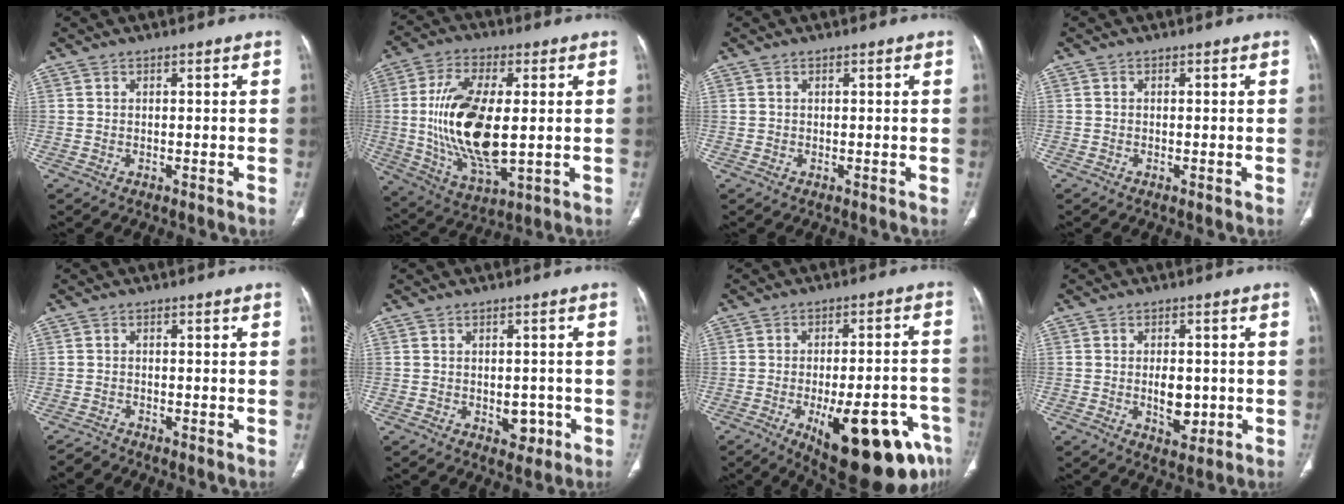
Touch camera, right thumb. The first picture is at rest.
{"total": 18.7, "force": [0.4, 8.4, 16.6], "torque": [-0.317, -0.014, 0.016]}
{"total": 0.0}
{"total": 0.5, "force": [-0.2, 0.2, 0.4], "torque": [-0.006, 0.000, -0.005]}
{"total": 1.4, "force": [-1.3, -0.1, -0.4], "torque": [0.006, -0.011, -0.032]}
{"total": 3.7, "force": [-1.1, 2.6, 2.4], "torque": [-0.008, 0.005, -0.010]}
{"total": 22.7, "force": [-10.9, 8.0, 18.3], "torque": [-0.177, 0.040, -0.138]}
{"total": 5.8, "force": [-0.7, 3.5, 4.5], "torque": [-0.052, -0.002, -0.004]}